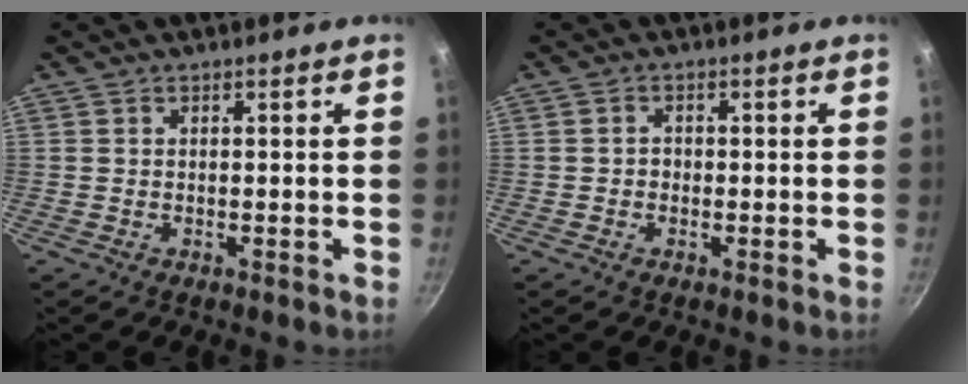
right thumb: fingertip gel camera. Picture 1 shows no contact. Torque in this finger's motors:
{"motor_torque": [-0.42, -0.27, -0.26, 0.34, -0.03]}